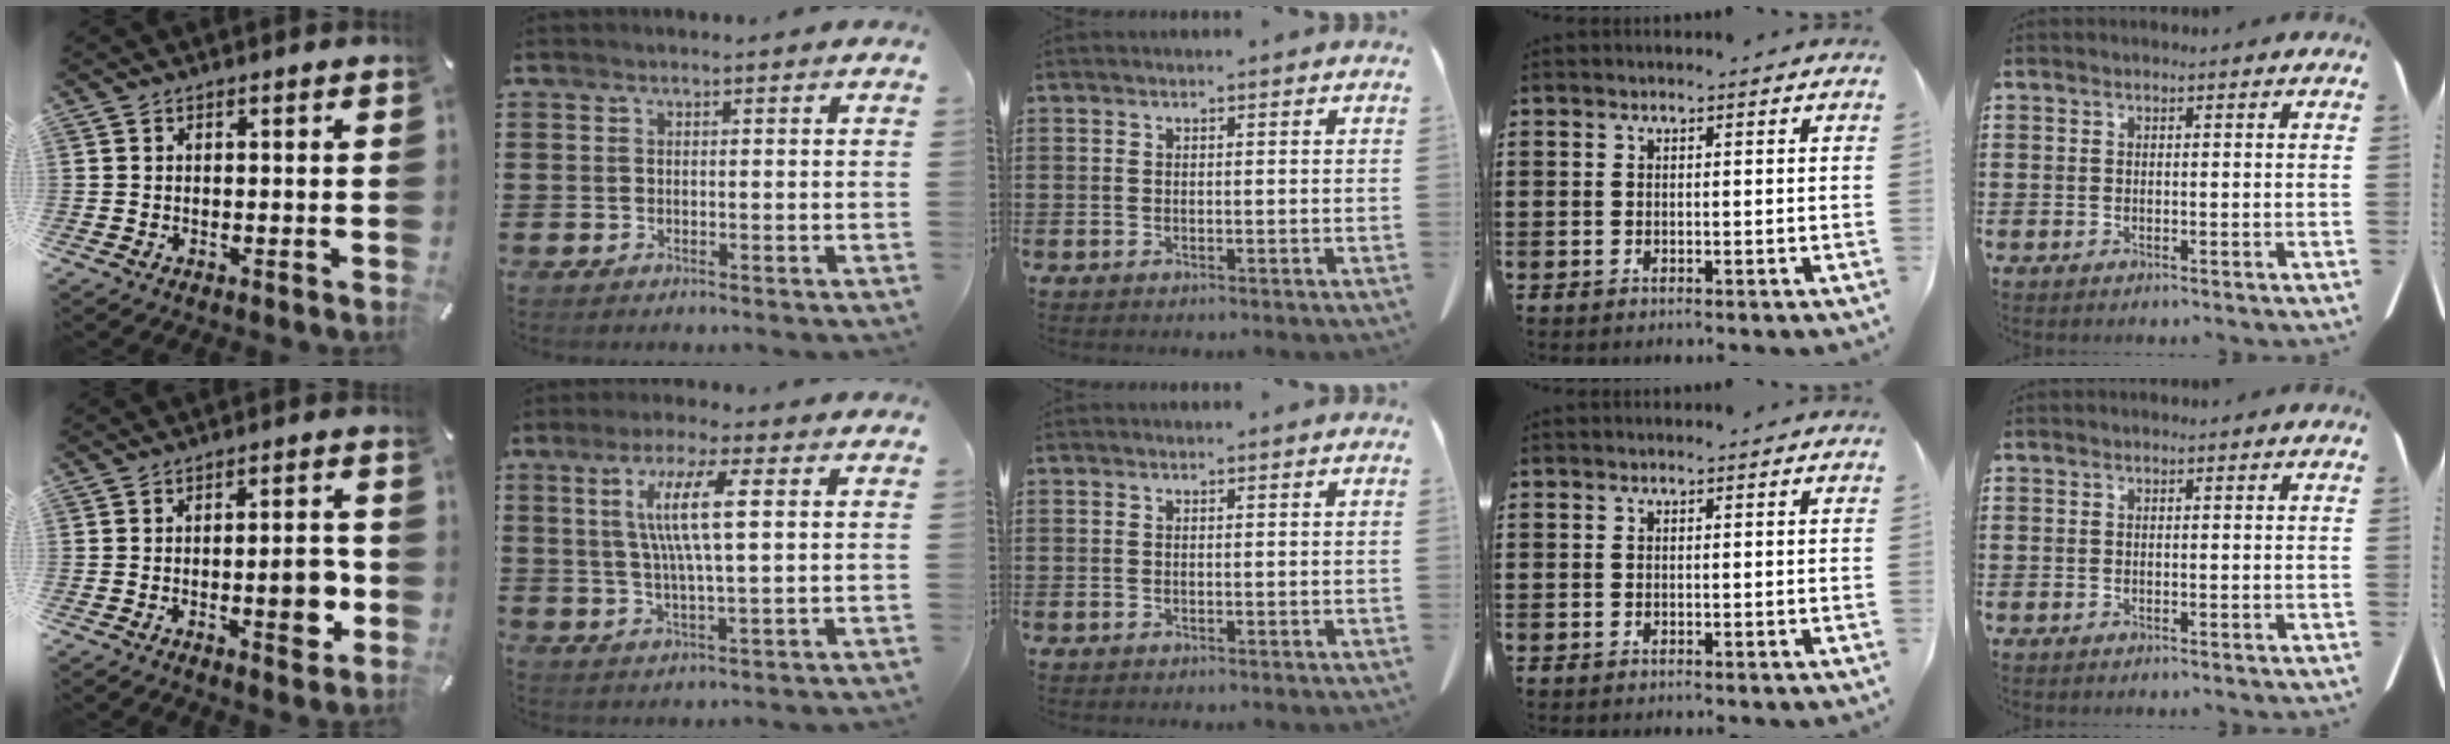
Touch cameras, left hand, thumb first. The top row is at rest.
{"thumb": {"total": 8.6, "force": [-1.9, 3.8, 7.5], "torque": [-0.093, 0.004, -0.029]}, "index": {"total": 9.0, "force": [2.4, 1.6, 8.5], "torque": [-0.177, 0.001, 0.035]}}